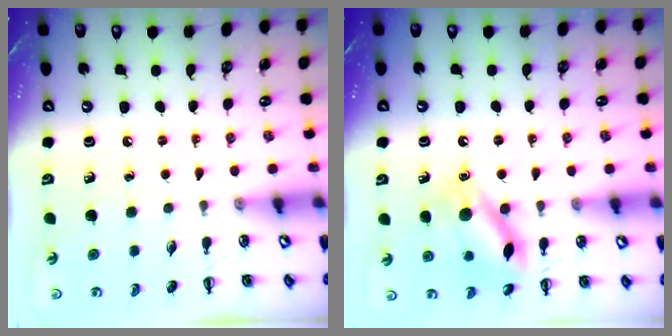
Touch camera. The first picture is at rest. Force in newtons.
{"total": 13.7, "press": 13.7, "slide": 1.3}